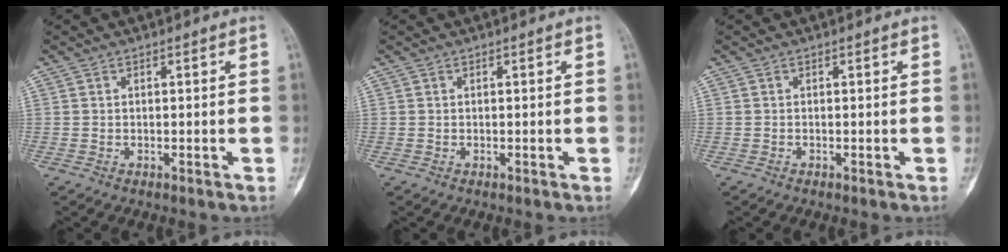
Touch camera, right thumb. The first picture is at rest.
{"total": 0.0}
{"total": 0.0}